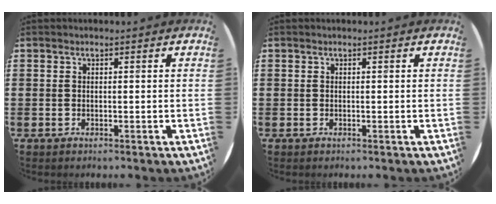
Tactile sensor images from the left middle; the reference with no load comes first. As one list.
[{"total": 0.0}]